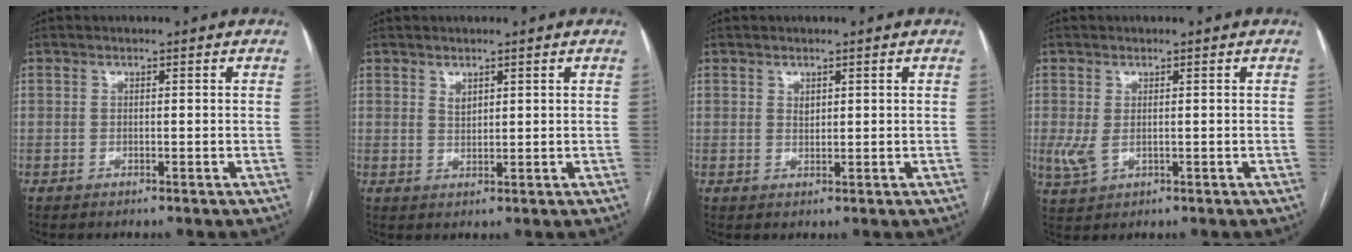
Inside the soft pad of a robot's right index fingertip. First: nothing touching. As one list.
[{"total": 1.6, "force": [1.1, 0.8, 0.8], "torque": [-0.015, -0.002, 0.024]}, {"total": 1.1, "force": [0.6, 0.6, 0.6], "torque": [-0.010, -0.001, 0.014]}, {"total": 3.1, "force": [0.0, 1.7, 2.5], "torque": [-0.065, -0.003, 0.013]}]